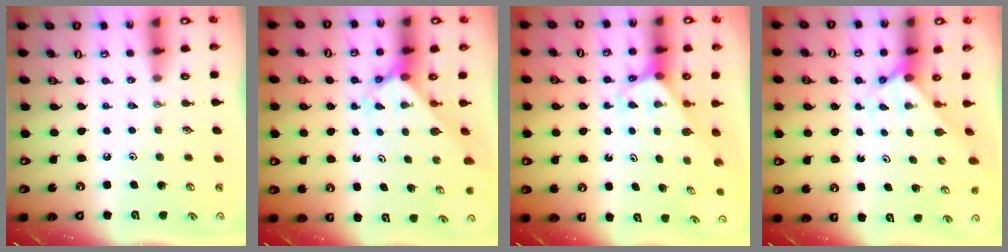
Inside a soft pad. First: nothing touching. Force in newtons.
{"total": 2.0, "press": 2.0, "slide": 0.1}
{"total": 2.8, "press": 2.8, "slide": 0.1}
{"total": 1.9, "press": 1.9, "slide": 0.2}